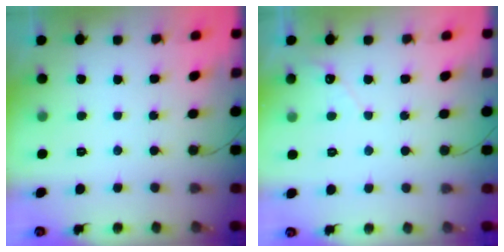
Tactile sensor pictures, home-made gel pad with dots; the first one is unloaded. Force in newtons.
{"total": 2.7, "press": 2.7, "slide": 0.2}